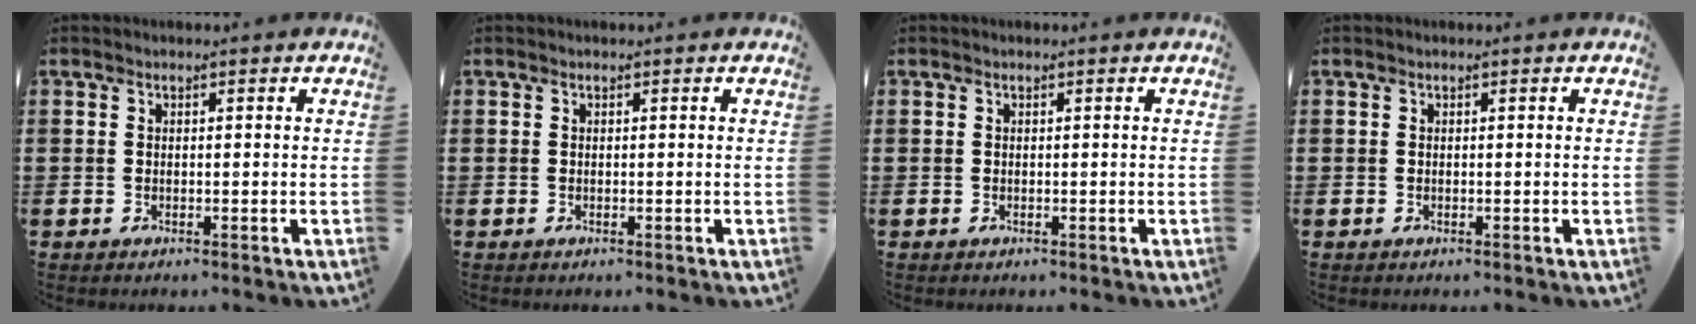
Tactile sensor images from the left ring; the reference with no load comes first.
{"total": 0.0}
{"total": 0.0}
{"total": 0.0}